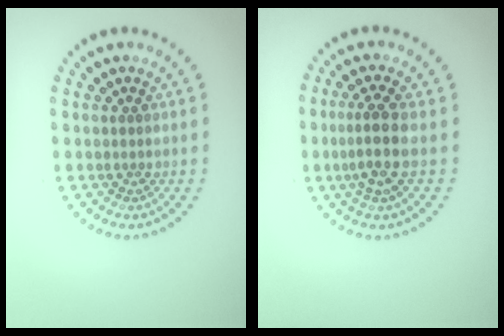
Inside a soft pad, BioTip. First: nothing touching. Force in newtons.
{"total": 3.0, "press": 2.3, "slide": 1.8}